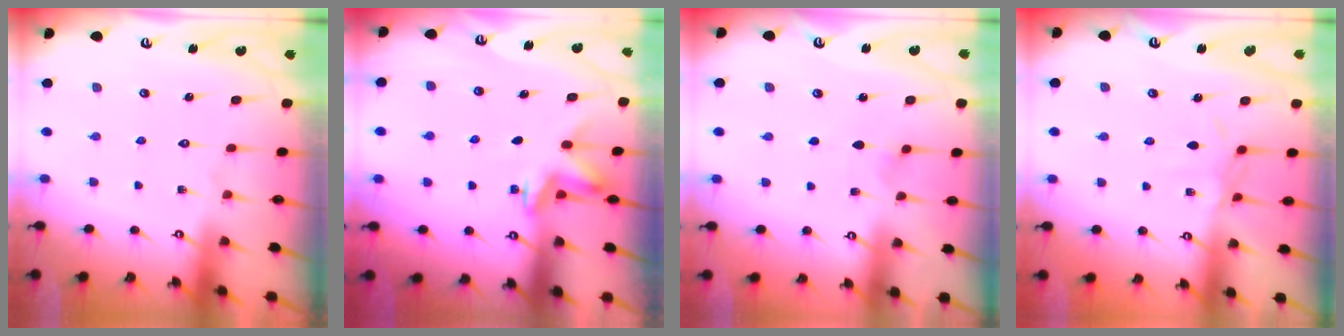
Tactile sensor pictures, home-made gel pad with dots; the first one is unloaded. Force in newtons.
{"total": 3.7, "press": 3.6, "slide": 0.9}
{"total": 4.1, "press": 3.7, "slide": 1.7}
{"total": 2.9, "press": 2.9, "slide": 0.6}